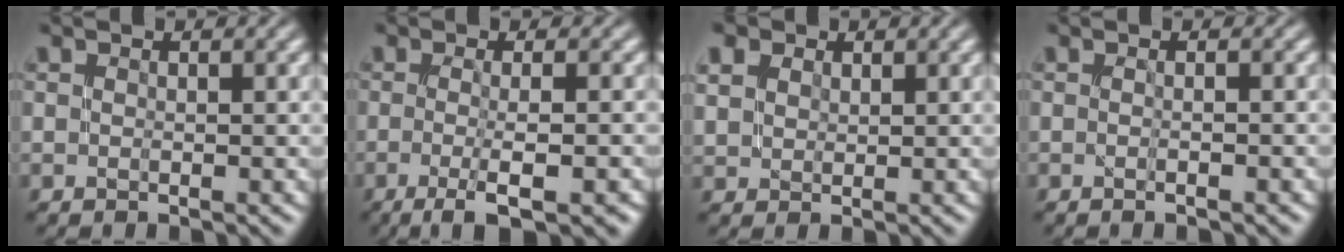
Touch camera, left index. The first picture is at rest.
{"total": 5.2, "force": [-1.8, 1.2, 4.7], "torque": [-0.064, -0.002, -0.026]}
{"total": 3.5, "force": [2.1, 2.4, 1.4], "torque": [-0.056, 0.017, 0.041]}
{"total": 1.2, "force": [-0.2, 0.3, 1.1], "torque": [-0.003, -0.003, -0.010]}